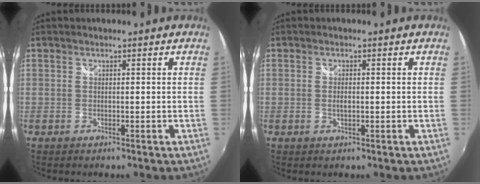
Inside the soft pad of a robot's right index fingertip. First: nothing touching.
{"total": 1.4, "force": [-0.1, 0.5, 1.3], "torque": [-0.026, -0.001, -0.002]}